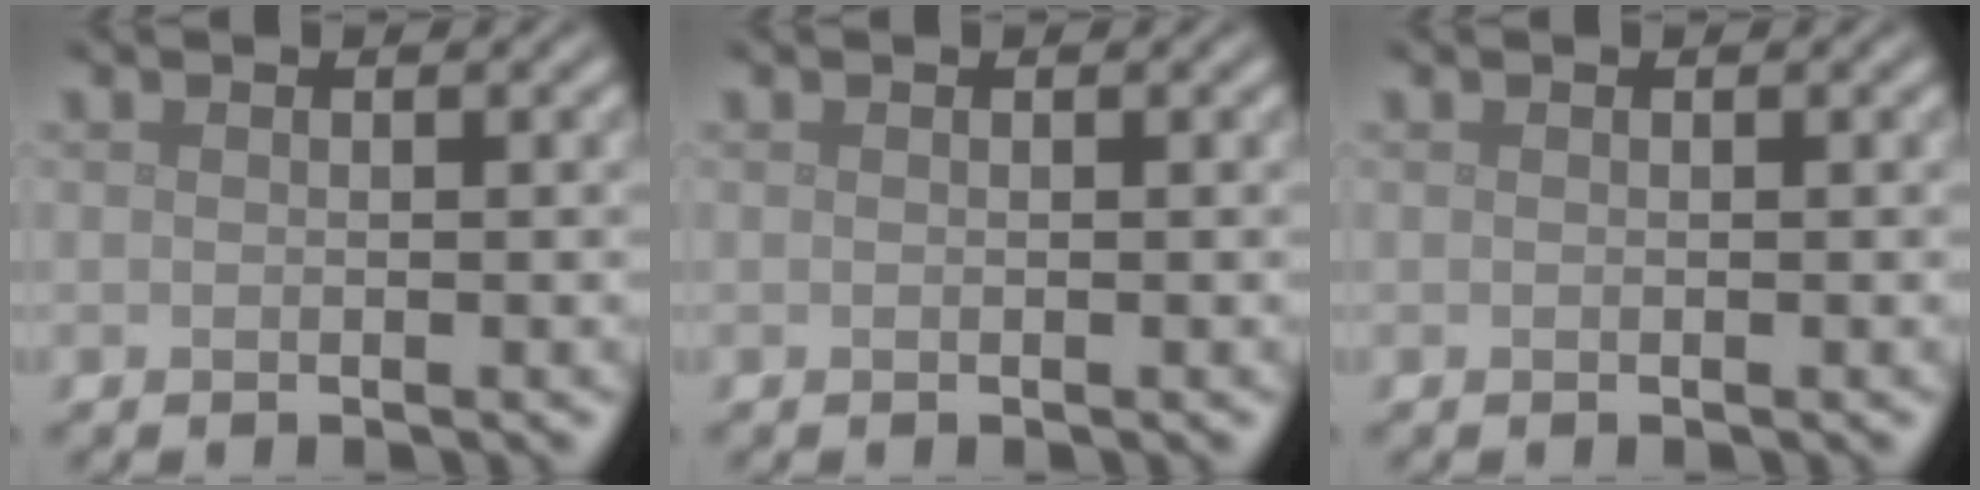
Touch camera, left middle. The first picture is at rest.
{"total": 0.0}
{"total": 0.0}